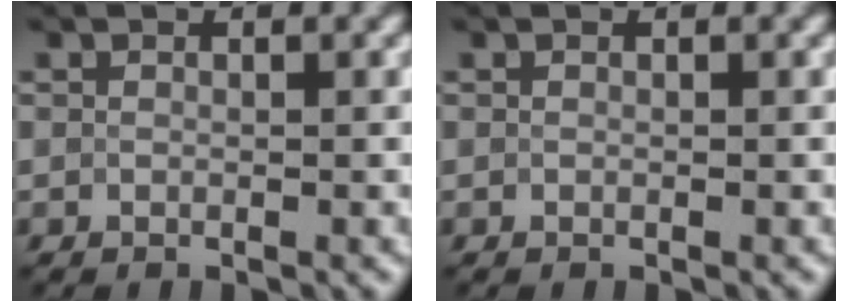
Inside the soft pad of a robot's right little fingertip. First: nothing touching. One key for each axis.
{"total": 0.0}